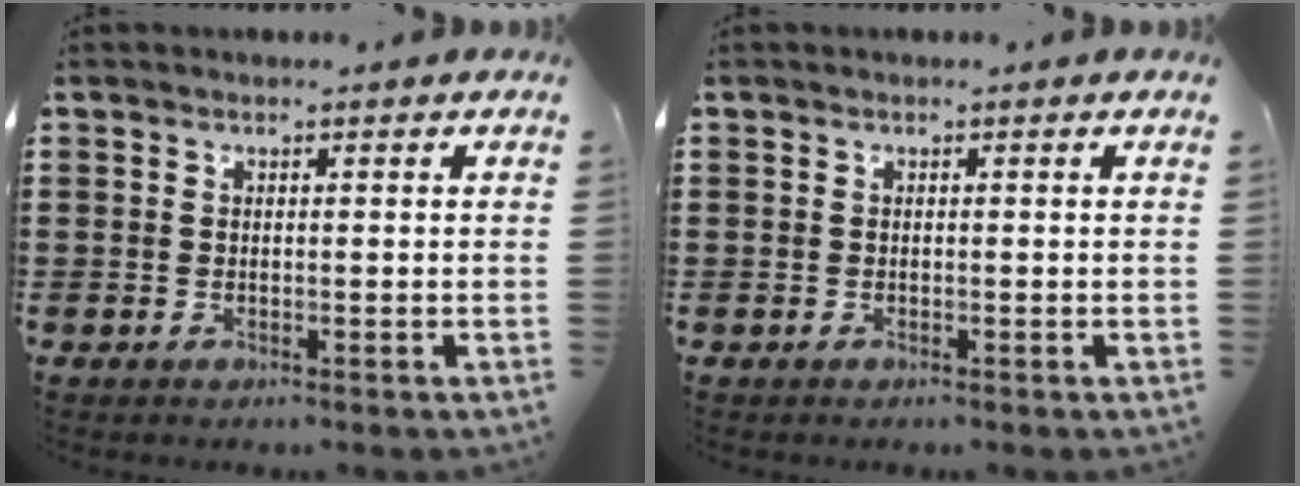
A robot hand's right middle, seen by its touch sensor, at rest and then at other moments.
{"total": 0.0}